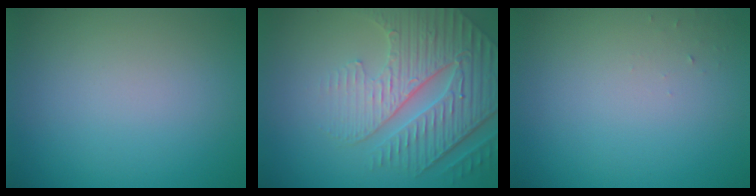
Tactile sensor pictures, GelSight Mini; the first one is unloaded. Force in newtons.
{"total": 6.8, "press": 5.2, "slide": 4.3}
{"total": 0.6, "press": 0.6, "slide": 0.1}